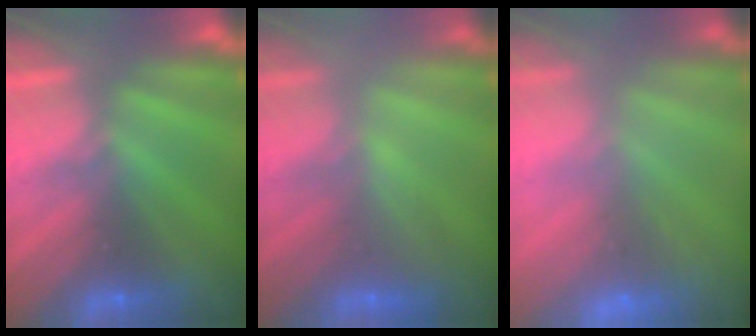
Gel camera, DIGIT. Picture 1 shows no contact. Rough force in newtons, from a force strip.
{"total": 2.3}
{"total": 6.8}